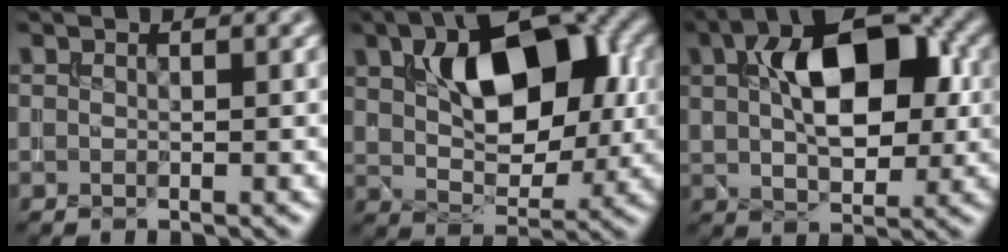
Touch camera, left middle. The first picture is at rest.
{"total": 10.3, "force": [2.9, 5.6, 8.2], "torque": [-0.131, 0.012, 0.050]}
{"total": 10.1, "force": [2.5, 5.2, 8.2], "torque": [-0.127, 0.020, 0.038]}